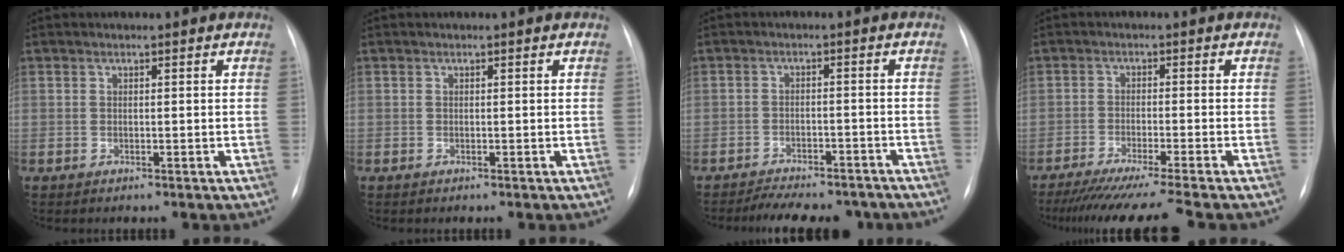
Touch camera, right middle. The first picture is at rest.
{"total": 0.0}
{"total": 11.2, "force": [-9.9, 3.6, 3.8], "torque": [-0.055, 0.010, -0.129]}
{"total": 13.9, "force": [-12.1, -1.7, 6.7], "torque": [-0.084, -0.046, -0.186]}